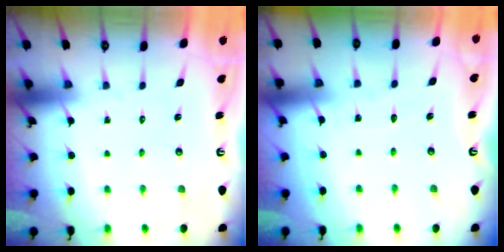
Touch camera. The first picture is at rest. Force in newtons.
{"total": 3.0, "press": 3.0, "slide": 0.3}